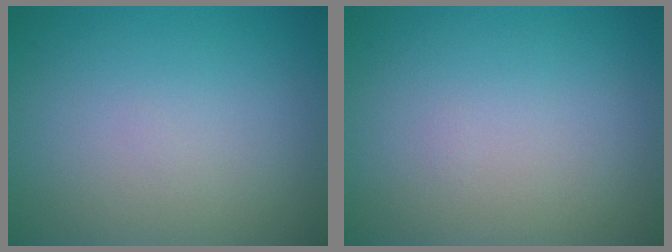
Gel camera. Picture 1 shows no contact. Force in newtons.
{"total": 0.0}